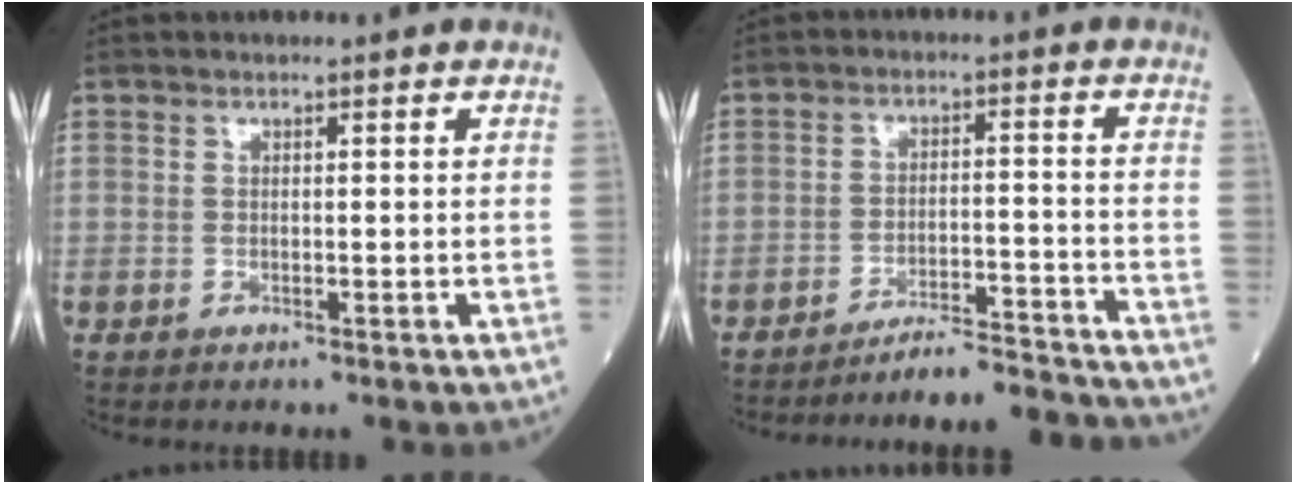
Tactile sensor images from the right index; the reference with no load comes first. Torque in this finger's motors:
{"motor_torque": [-0.13, -0.39, 0.17, 0.01]}